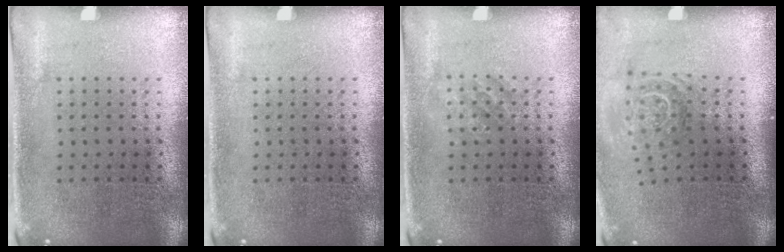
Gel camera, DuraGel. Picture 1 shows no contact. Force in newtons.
{"total": 0.0}
{"total": 1.0, "press": 1.0, "slide": 0.2}
{"total": 1.6, "press": 1.1, "slide": 1.1}